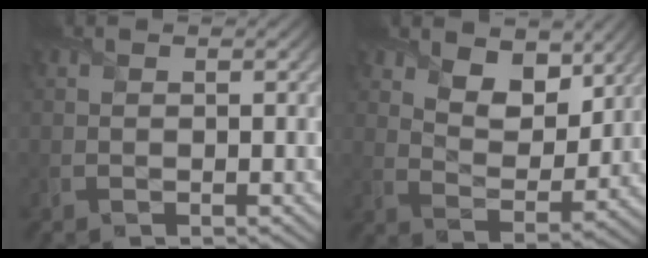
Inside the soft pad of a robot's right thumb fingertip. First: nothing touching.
{"total": 7.6, "force": [4.8, 4.0, 4.4], "torque": [-0.086, -0.012, 0.076]}